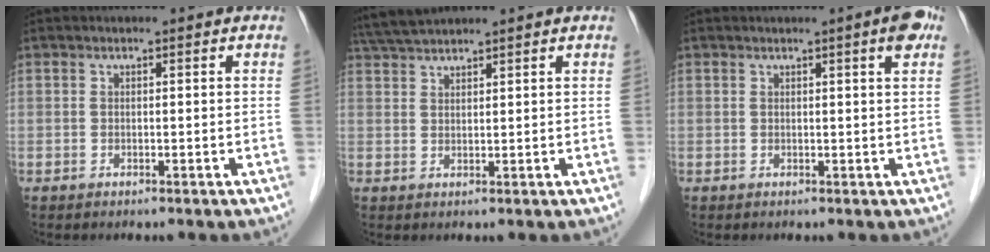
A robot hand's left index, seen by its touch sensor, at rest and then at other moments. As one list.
[{"total": 5.4, "force": [5.1, 0.1, 1.8], "torque": [-0.038, 0.033, 0.098]}, {"total": 2.8, "force": [1.5, 0.1, 2.4], "torque": [-0.030, -0.002, 0.015]}]